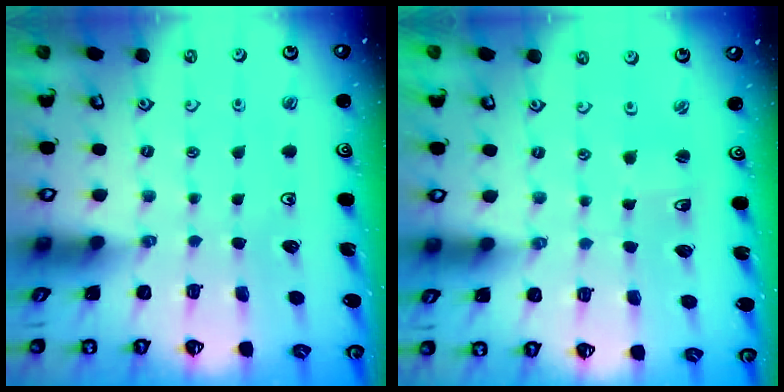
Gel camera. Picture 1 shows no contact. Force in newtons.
{"total": 2.2, "press": 2.2, "slide": 0.3}